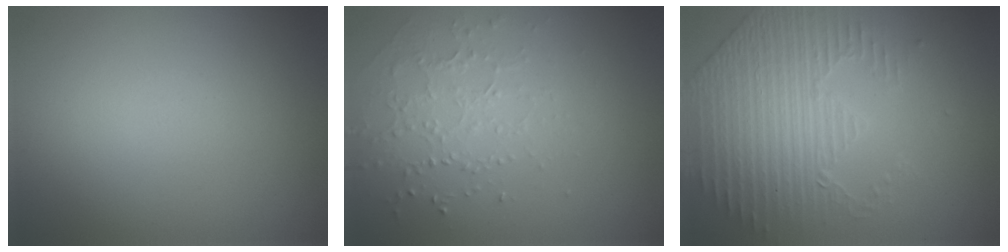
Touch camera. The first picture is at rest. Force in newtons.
{"total": 1.5, "press": 1.2, "slide": 0.9}
{"total": 4.4, "press": 3.3, "slide": 3.0}